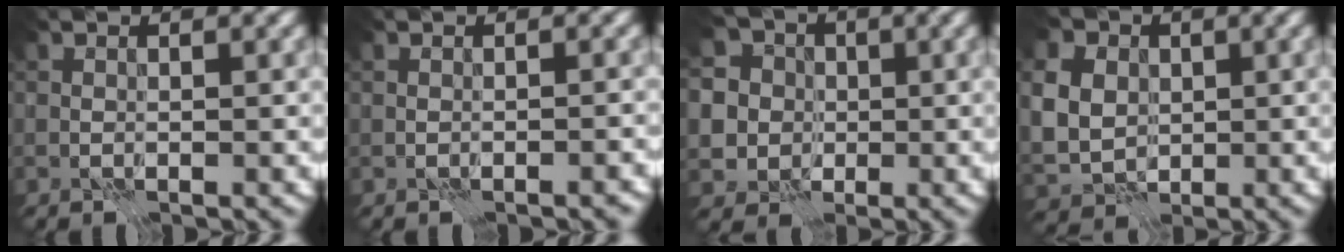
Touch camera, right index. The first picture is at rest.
{"total": 0.8, "force": [-0.7, 0.1, 0.4], "torque": [-0.007, -0.003, -0.009]}
{"total": 7.4, "force": [1.2, 6.9, 2.4], "torque": [-0.055, 0.021, 0.002]}
{"total": 10.5, "force": [2.4, 8.6, 5.5], "torque": [-0.110, 0.023, 0.023]}